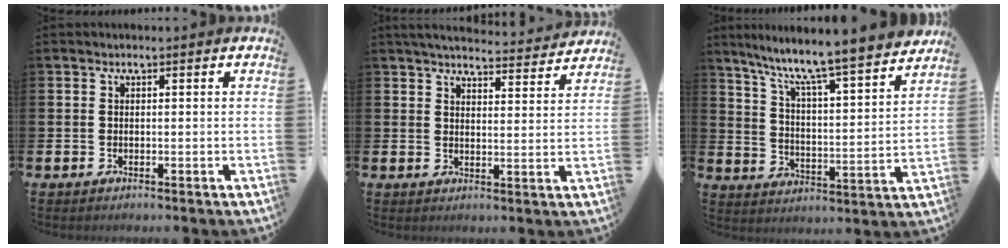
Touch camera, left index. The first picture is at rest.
{"total": 4.9, "force": [4.9, 0.5, 0.8], "torque": [-0.019, -0.036, 0.083]}
{"total": 8.9, "force": [8.3, -0.3, 3.3], "torque": [-0.091, -0.072, 0.134]}